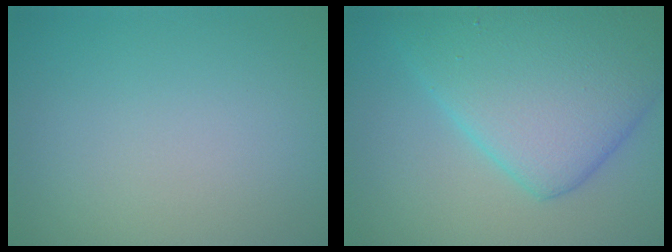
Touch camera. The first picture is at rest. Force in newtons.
{"total": 10.1, "press": 10.1, "slide": 0.3}